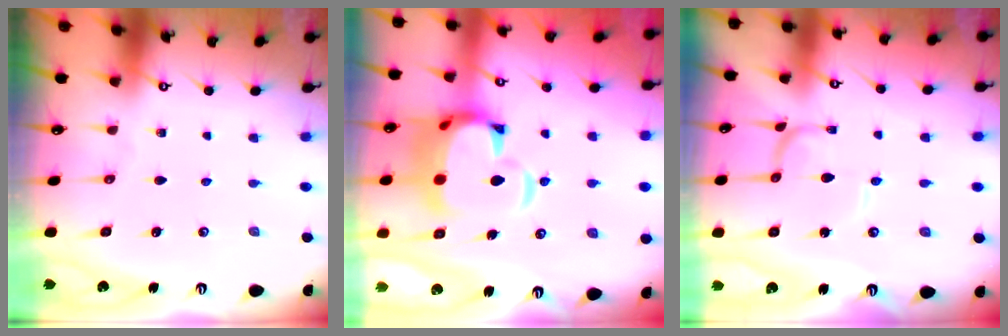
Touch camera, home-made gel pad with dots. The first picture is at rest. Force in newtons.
{"total": 10.5, "press": 10.3, "slide": 1.9}
{"total": 1.0, "press": 1.0, "slide": 0.1}